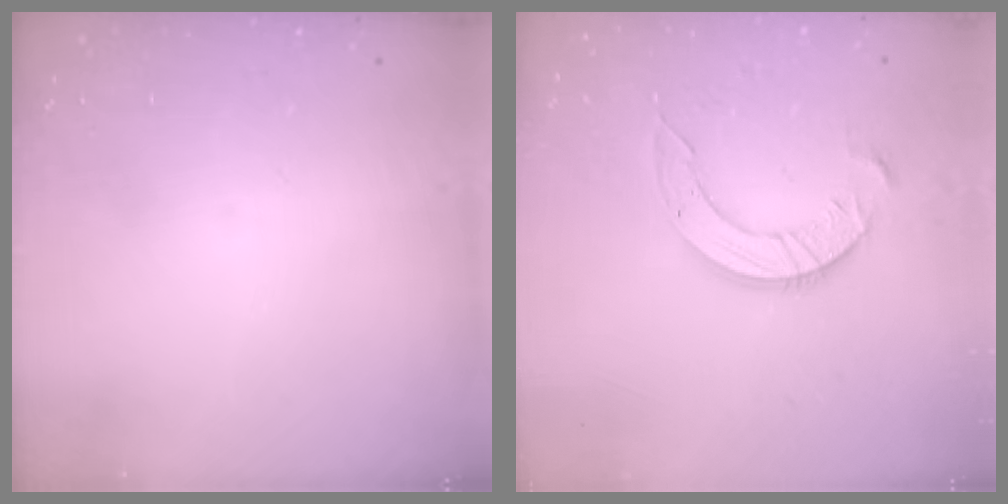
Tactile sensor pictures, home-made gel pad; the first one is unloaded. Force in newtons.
{"total": 10.0, "press": 10.0, "slide": 1.0}